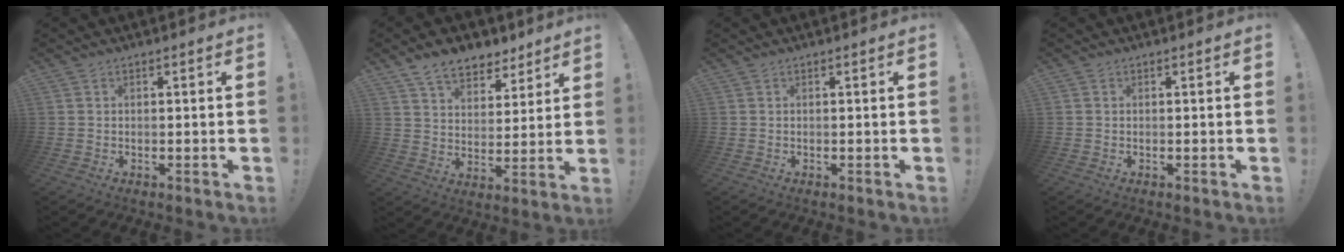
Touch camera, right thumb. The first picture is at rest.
{"total": 10.6, "force": [8.0, 5.9, 3.8], "torque": [-0.059, -0.052, 0.153]}
{"total": 0.0}
{"total": 0.0}